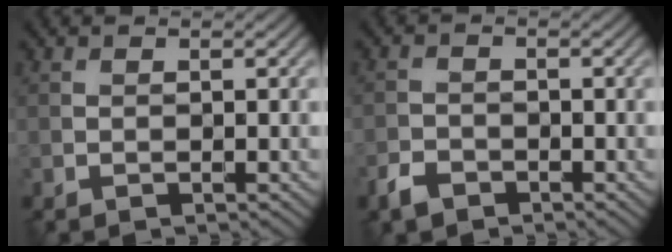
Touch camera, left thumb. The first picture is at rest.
{"total": 2.5, "force": [-1.9, 1.4, 0.9], "torque": [-0.022, -0.003, -0.045]}